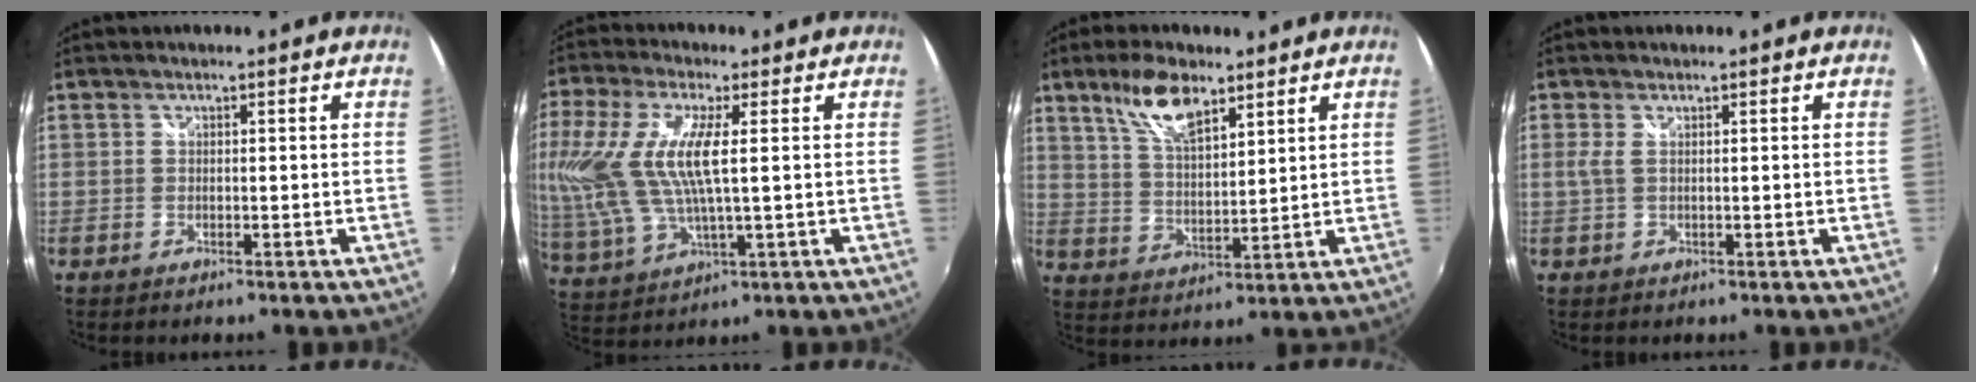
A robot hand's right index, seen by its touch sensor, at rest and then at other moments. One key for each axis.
{"total": 18.4, "fx": 3.7, "fy": 6.4, "fz": 16.8, "tx": -0.342, "ty": 0.000, "tz": 0.076}
{"total": 9.4, "fx": 6.1, "fy": 3.5, "fz": 6.2, "tx": -0.118, "ty": 0.011, "tz": 0.119}
{"total": 1.4, "fx": 0.3, "fy": 0.3, "fz": 1.3, "tx": -0.029, "ty": 0.001, "tz": 0.005}